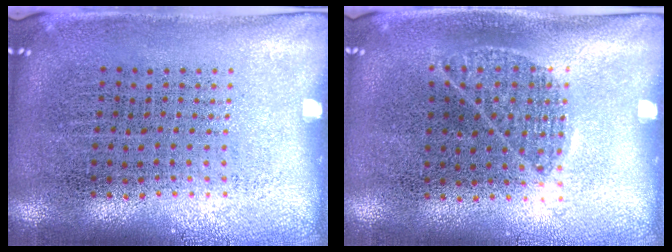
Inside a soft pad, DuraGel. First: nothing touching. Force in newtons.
{"total": 0.9, "press": 0.5, "slide": 0.7}